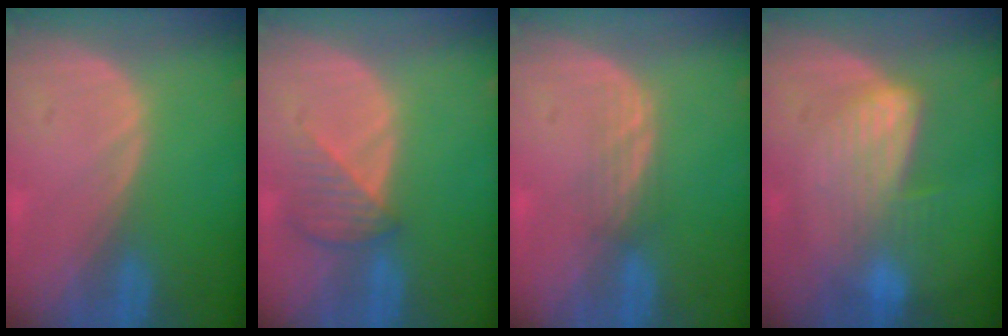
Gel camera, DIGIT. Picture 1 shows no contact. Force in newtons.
{"total": 3.9, "press": 3.6, "slide": 1.5}
{"total": 2.3, "press": 2.2, "slide": 0.5}
{"total": 6.9, "press": 6.2, "slide": 2.9}